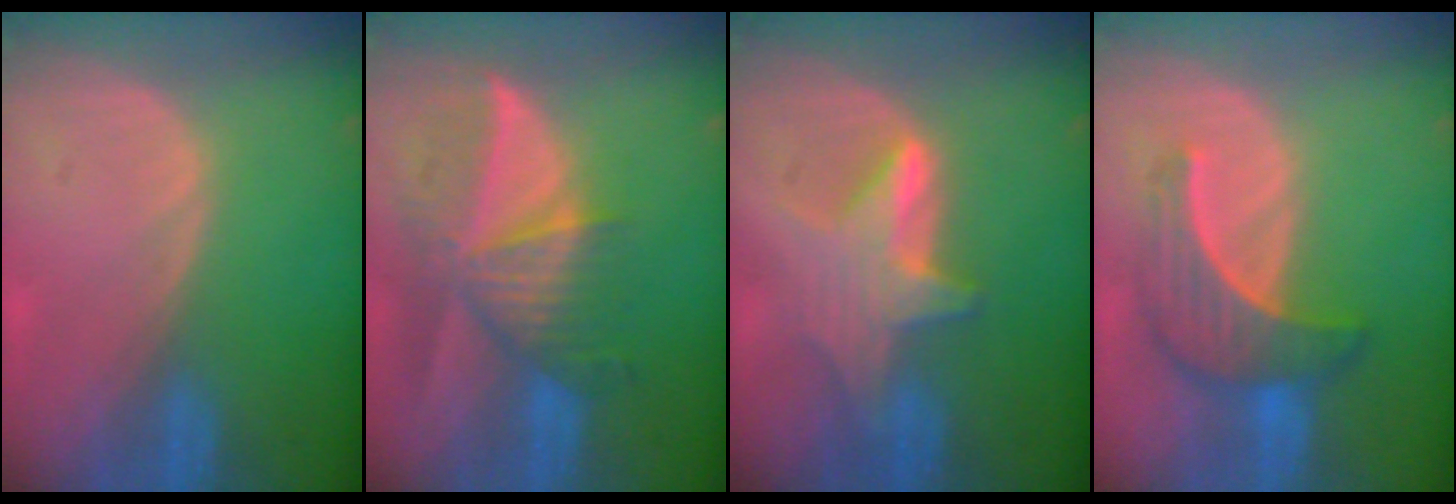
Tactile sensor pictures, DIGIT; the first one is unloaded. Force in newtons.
{"total": 9.5, "press": 8.5, "slide": 4.3}
{"total": 6.5, "press": 6.4, "slide": 0.8}
{"total": 6.9, "press": 6.8, "slide": 1.2}